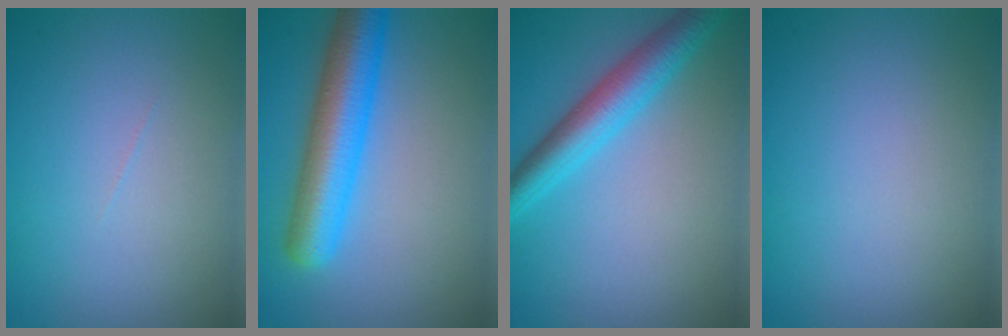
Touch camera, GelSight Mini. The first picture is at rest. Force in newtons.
{"total": 7.0, "press": 7.0, "slide": 0.2}
{"total": 4.8, "press": 4.8, "slide": 0.1}
{"total": 0.0}